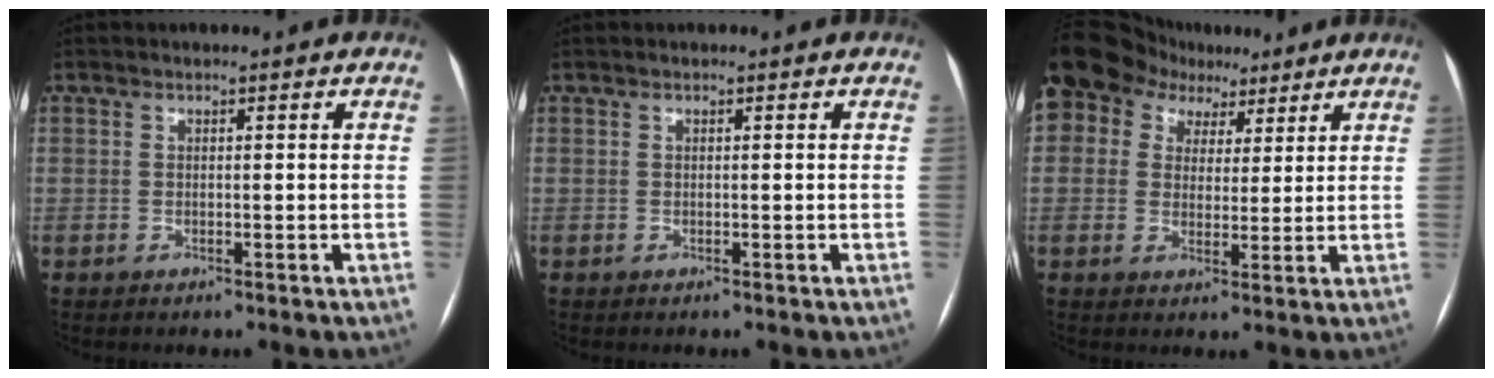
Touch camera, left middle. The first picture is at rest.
{"total": 0.0}
{"total": 22.2, "force": [12.1, 16.4, 8.9], "torque": [-0.264, 0.093, 0.220]}